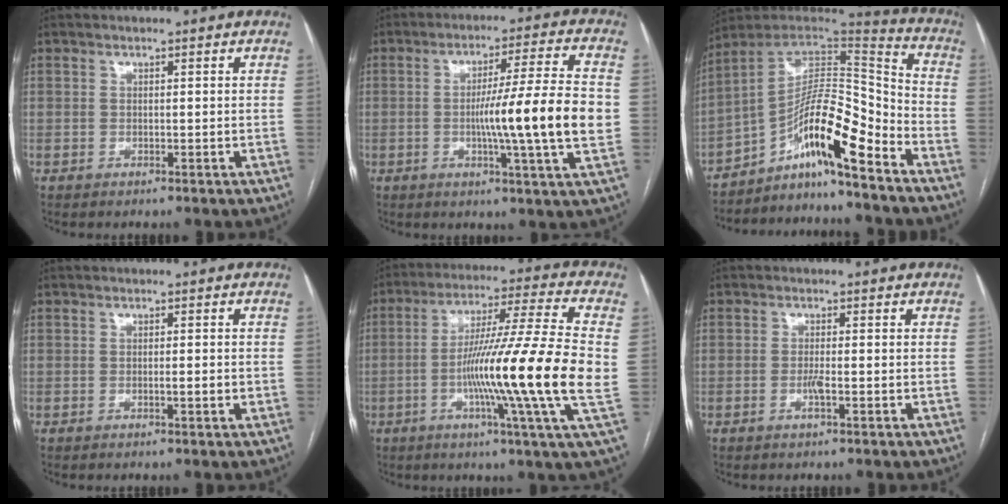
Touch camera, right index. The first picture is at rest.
{"total": 14.6, "force": [-1.4, -1.0, 14.5], "torque": [-0.227, -0.006, -0.030]}
{"total": 14.2, "force": [-8.7, 1.9, 11.1], "torque": [-0.187, 0.032, -0.145]}
{"total": 1.4, "force": [-0.3, 0.1, 1.4], "torque": [-0.023, -0.001, -0.006]}
{"total": 19.9, "force": [-2.9, -2.3, 19.6], "torque": [-0.327, -0.016, -0.069]}
{"total": 1.7, "force": [-0.7, 0.0, 1.6], "torque": [-0.034, -0.004, -0.014]}